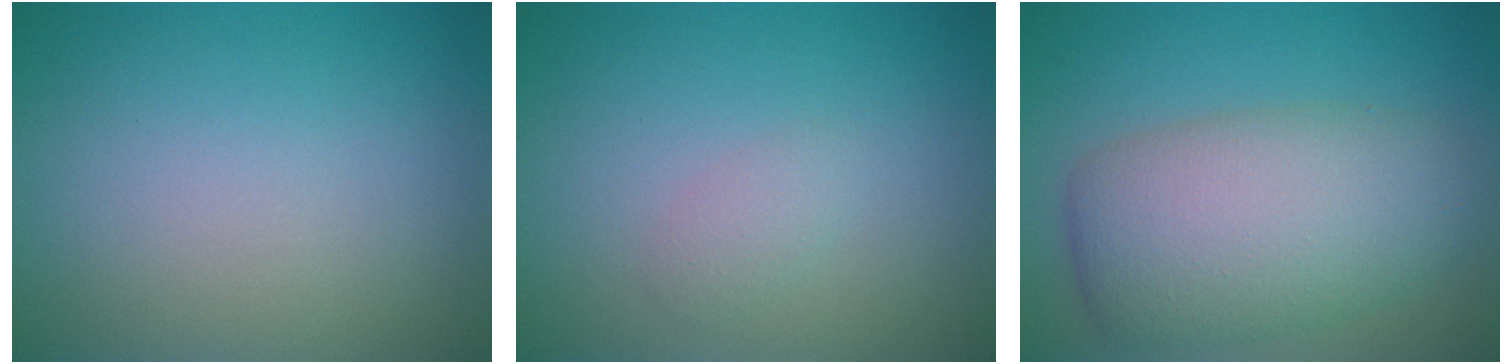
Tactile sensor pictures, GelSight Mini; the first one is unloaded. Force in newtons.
{"total": 1.1, "press": 1.1, "slide": 0.1}
{"total": 9.9, "press": 9.9, "slide": 0.2}